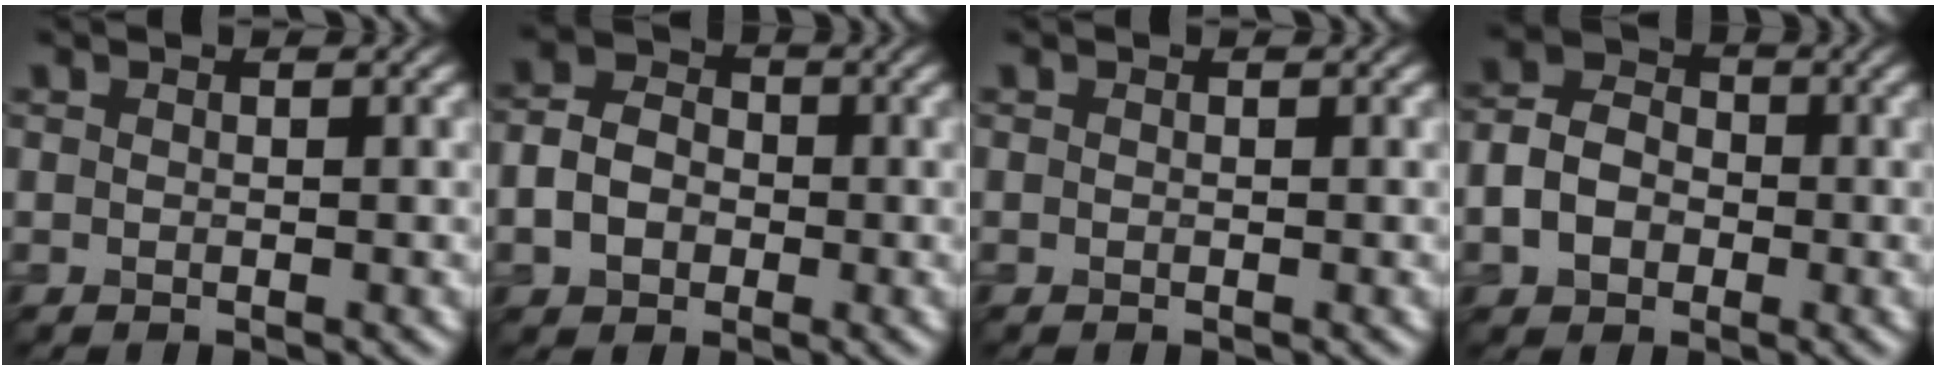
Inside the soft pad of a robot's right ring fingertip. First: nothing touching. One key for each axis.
{"total": 3.9, "fx": -0.9, "fy": 3.1, "fz": 2.2, "tx": -0.046, "ty": -0.001, "tz": -0.021}
{"total": 0.0}
{"total": 4.3, "fx": -1.2, "fy": 3.4, "fz": 2.4, "tx": -0.049, "ty": -0.001, "tz": -0.028}